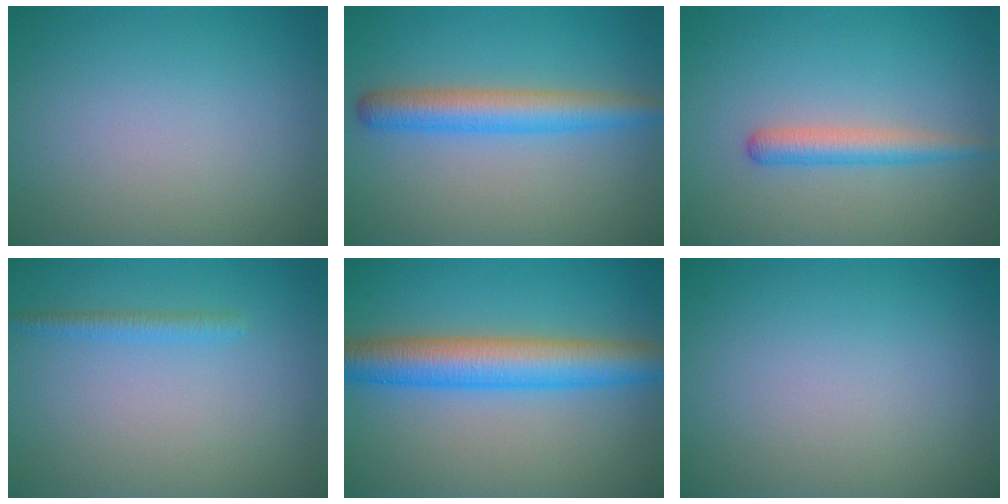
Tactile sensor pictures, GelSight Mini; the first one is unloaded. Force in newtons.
{"total": 4.3, "press": 4.3, "slide": 0.1}
{"total": 2.5, "press": 2.5, "slide": 0.1}
{"total": 1.3, "press": 1.3, "slide": 0.1}
{"total": 7.0, "press": 7.0, "slide": 0.2}
{"total": 0.0}